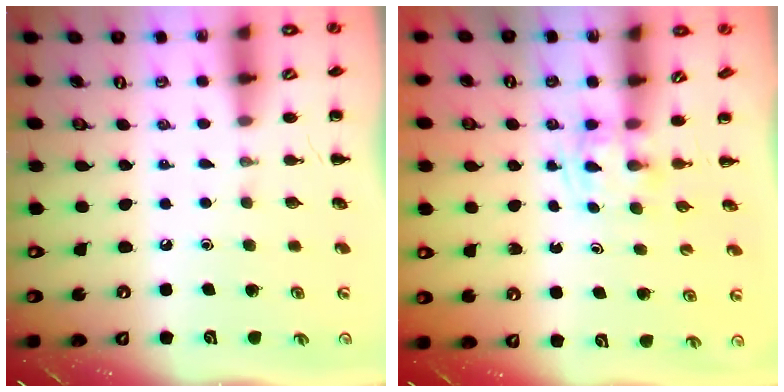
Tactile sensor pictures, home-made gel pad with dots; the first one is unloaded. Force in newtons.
{"total": 1.5, "press": 1.4, "slide": 0.7}